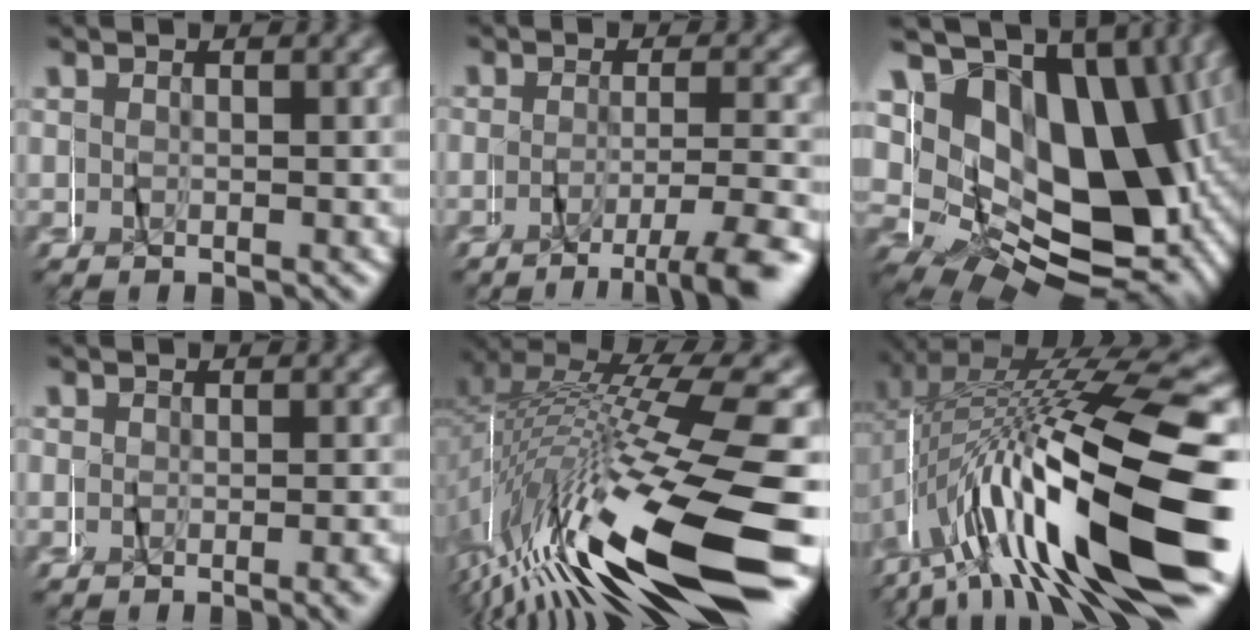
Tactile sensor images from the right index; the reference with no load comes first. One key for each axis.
{"total": 4.9, "fx": -3.9, "fy": -0.1, "fz": 3.0, "tx": -0.044, "ty": -0.007, "tz": -0.068}
{"total": 21.0, "fx": 1.2, "fy": 14.2, "fz": 15.4, "tx": -0.271, "ty": -0.013, "tz": 0.015}
{"total": 0.9, "fx": -0.8, "fy": 0.0, "fz": 0.3, "tx": -0.010, "ty": -0.004, "tz": -0.012}
{"total": 16.3, "fx": -5.5, "fy": 5.7, "fz": 14.3, "tx": -0.249, "ty": -0.018, "tz": -0.063}
{"total": 14.6, "fx": -3.7, "fy": 4.7, "fz": 13.3, "tx": -0.222, "ty": 0.006, "tz": -0.046}